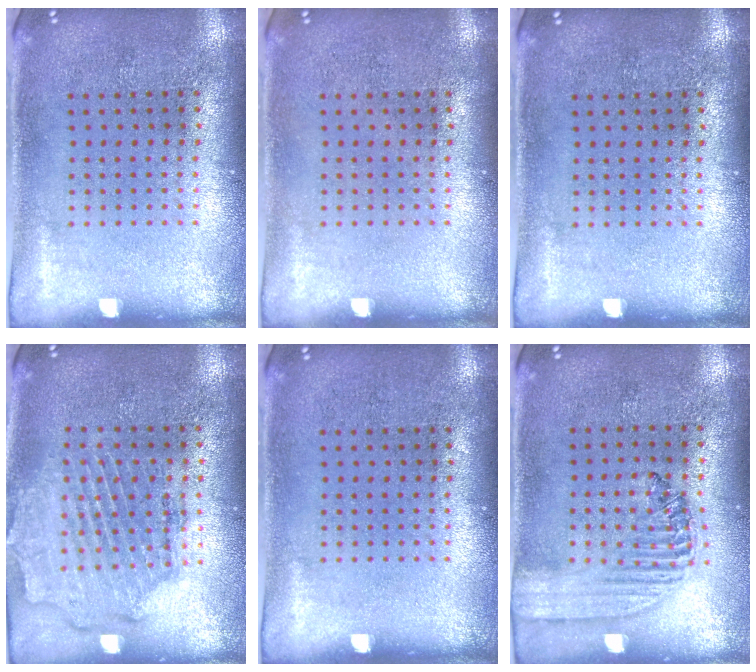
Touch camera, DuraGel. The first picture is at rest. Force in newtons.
{"total": 0.0}
{"total": 0.0}
{"total": 1.9, "press": 1.7, "slide": 0.7}
{"total": 0.0}
{"total": 1.5, "press": 1.3, "slide": 0.7}